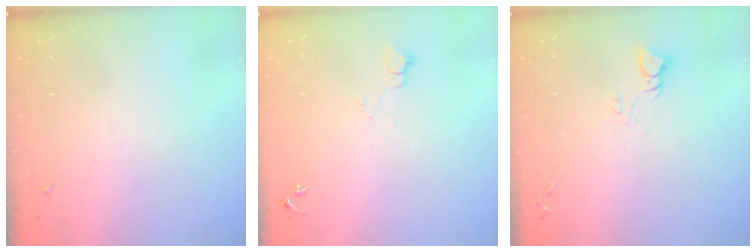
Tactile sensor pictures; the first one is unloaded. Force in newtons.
{"total": 4.2, "press": 4.1, "slide": 0.5}
{"total": 2.8, "press": 2.8, "slide": 0.2}